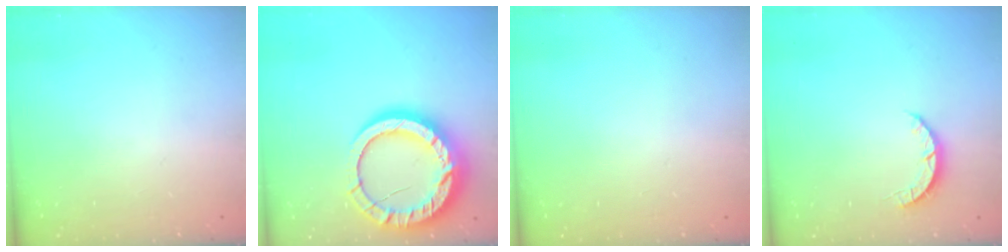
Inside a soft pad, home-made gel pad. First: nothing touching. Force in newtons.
{"total": 19.6, "press": 19.5, "slide": 1.8}
{"total": 2.6, "press": 2.6, "slide": 0.2}
{"total": 2.7, "press": 2.7, "slide": 0.4}